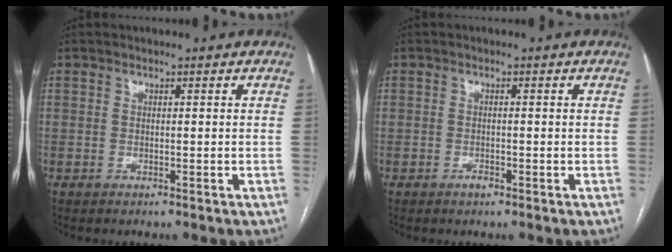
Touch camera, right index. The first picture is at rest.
{"total": 1.0, "force": [-0.7, 0.5, 0.6], "torque": [-0.006, 0.002, -0.010]}